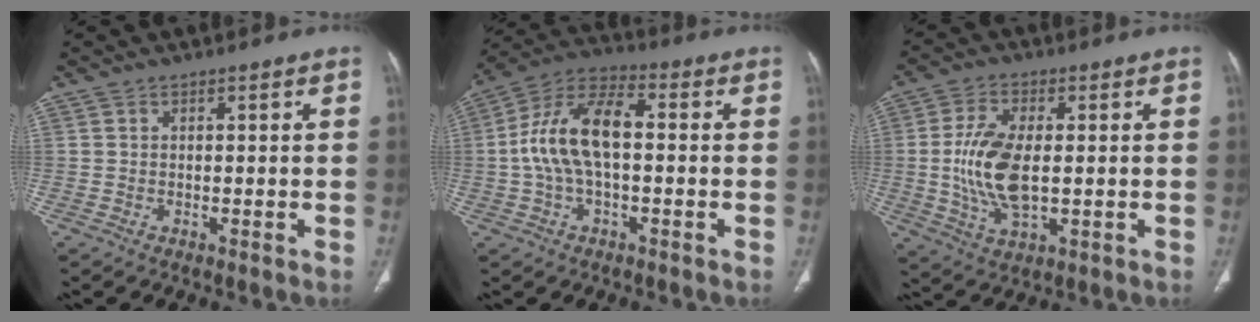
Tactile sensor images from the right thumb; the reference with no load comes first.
{"total": 13.5, "force": [0.0, 6.9, 11.7], "torque": [-0.231, 0.040, -0.007]}
{"total": 11.9, "force": [-0.1, 5.8, 10.4], "torque": [-0.216, -0.007, 0.003]}